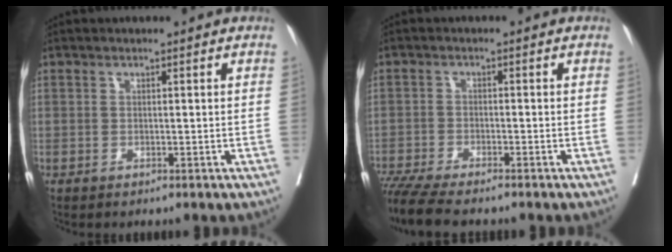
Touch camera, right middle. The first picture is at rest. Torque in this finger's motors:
{"motor_torque": [1.14, -1.00, 0.41, 0.14]}